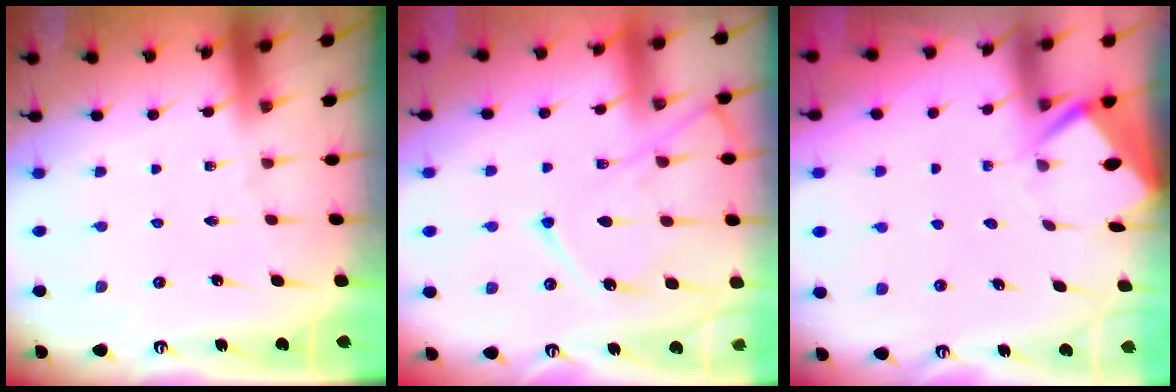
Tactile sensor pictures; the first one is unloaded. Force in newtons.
{"total": 12.7, "press": 12.6, "slide": 1.5}
{"total": 3.5, "press": 3.5, "slide": 0.3}